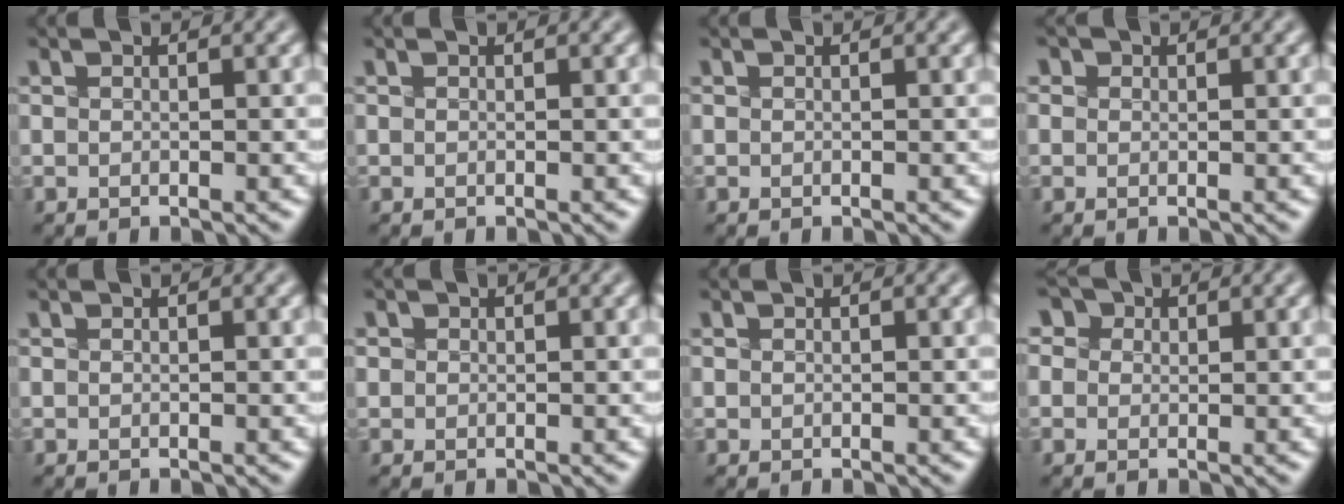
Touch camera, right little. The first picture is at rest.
{"total": 0.0}
{"total": 0.0}
{"total": 2.8, "force": [1.6, 2.0, 1.2], "torque": [-0.024, 0.018, 0.008]}
{"total": 0.0}
{"total": 1.5, "force": [0.7, 1.2, 0.6], "torque": [-0.013, 0.012, 0.010]}
{"total": 0.0}
{"total": 6.7, "force": [3.6, 4.8, 3.0], "torque": [-0.061, 0.034, 0.031]}